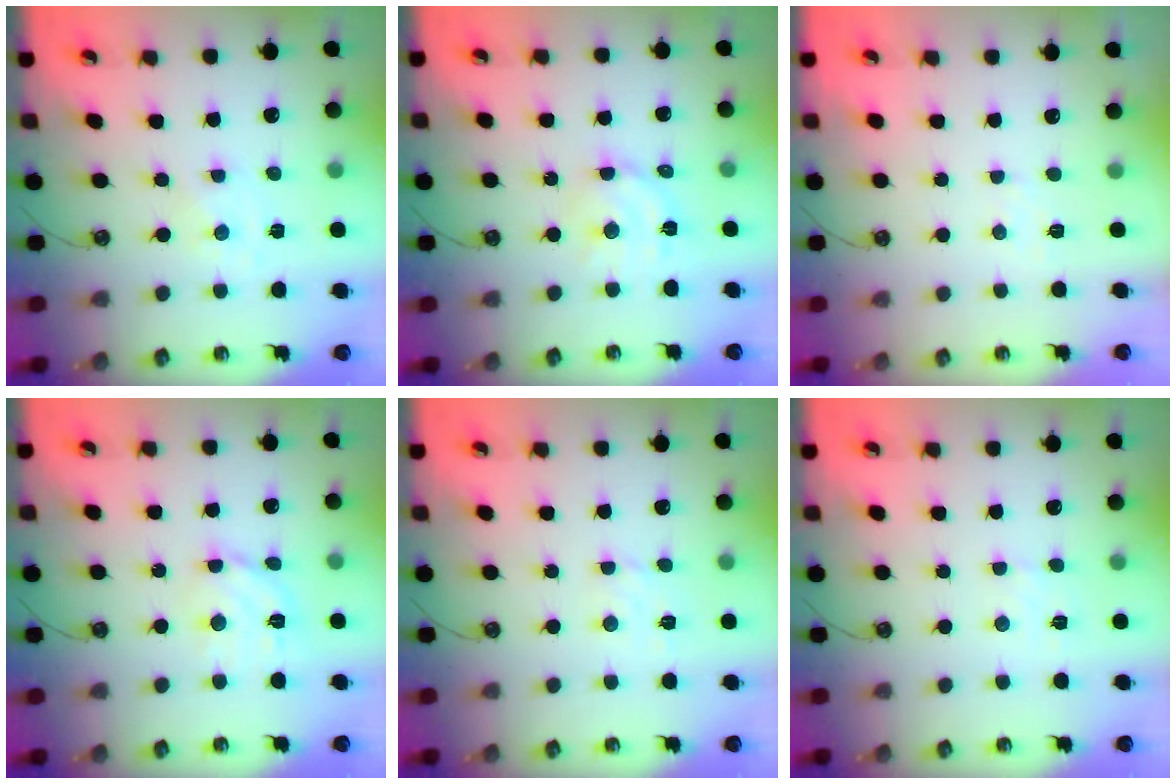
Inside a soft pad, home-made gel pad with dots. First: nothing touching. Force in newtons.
{"total": 10.2, "press": 10.2, "slide": 0.7}
{"total": 3.8, "press": 3.8, "slide": 0.5}
{"total": 10.6, "press": 10.5, "slide": 1.5}
{"total": 3.4, "press": 3.4, "slide": 0.6}
{"total": 2.5, "press": 2.5, "slide": 0.4}